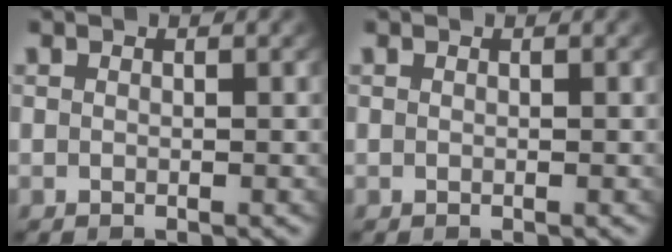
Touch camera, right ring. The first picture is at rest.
{"total": 0.0}